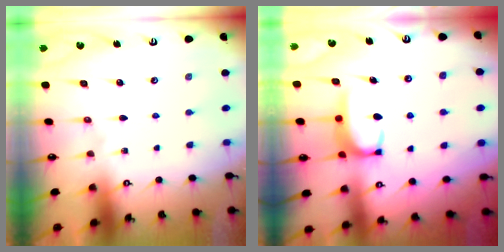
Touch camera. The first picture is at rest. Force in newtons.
{"total": 2.7, "press": 2.7, "slide": 0.5}